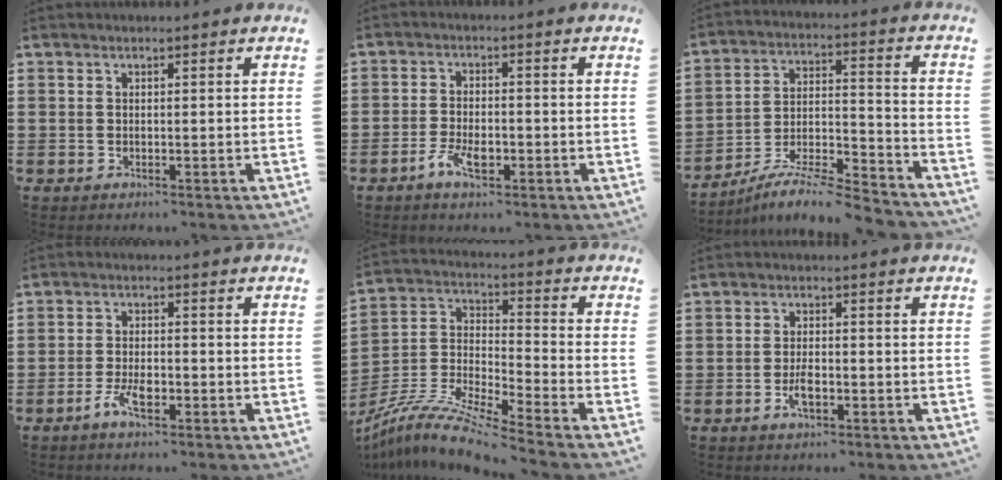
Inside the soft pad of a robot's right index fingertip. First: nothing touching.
{"total": 4.3, "force": [-2.1, 1.8, 3.3], "torque": [-0.075, -0.002, -0.043]}
{"total": 8.3, "force": [-7.7, 0.5, 3.1], "torque": [-0.055, 0.005, -0.157]}
{"total": 4.1, "force": [-2.0, 1.6, 3.2], "torque": [-0.074, -0.002, -0.041]}
{"total": 9.0, "force": [-8.0, 0.3, 4.1], "torque": [-0.091, -0.005, -0.165]}
{"total": 3.2, "force": [-1.2, 1.3, 2.7], "torque": [-0.055, 0.000, -0.023]}